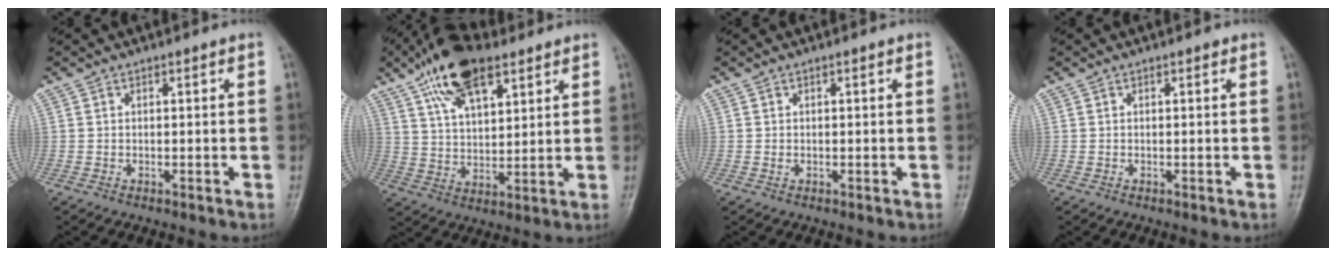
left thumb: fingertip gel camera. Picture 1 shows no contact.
{"total": 14.4, "force": [8.6, 6.6, 9.5], "torque": [-0.141, -0.019, 0.153]}
{"total": 0.0}
{"total": 0.0}